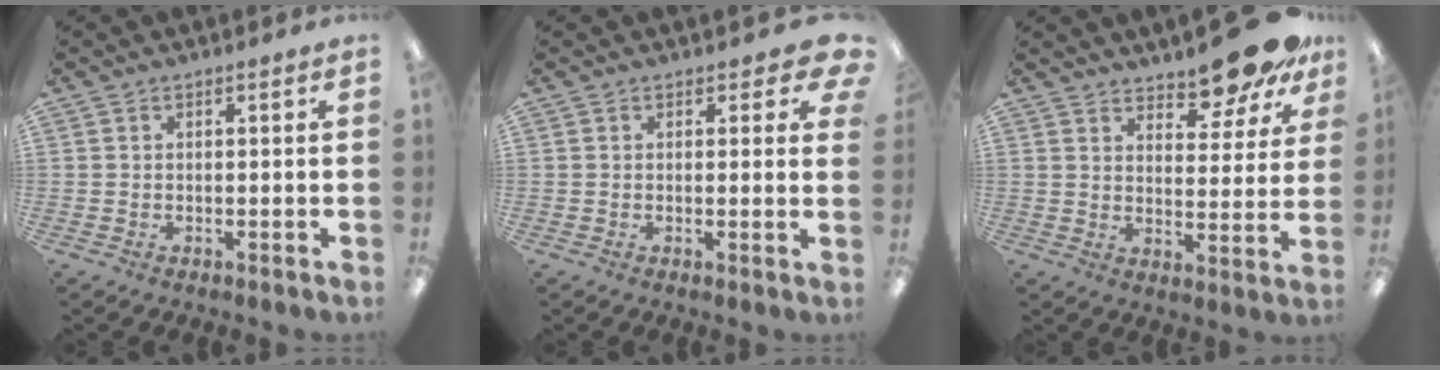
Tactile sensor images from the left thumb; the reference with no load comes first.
{"total": 4.0, "force": [1.8, 2.0, 2.9], "torque": [-0.027, -0.005, 0.027]}
{"total": 11.9, "force": [10.6, 3.1, 4.4], "torque": [-0.049, -0.083, 0.189]}